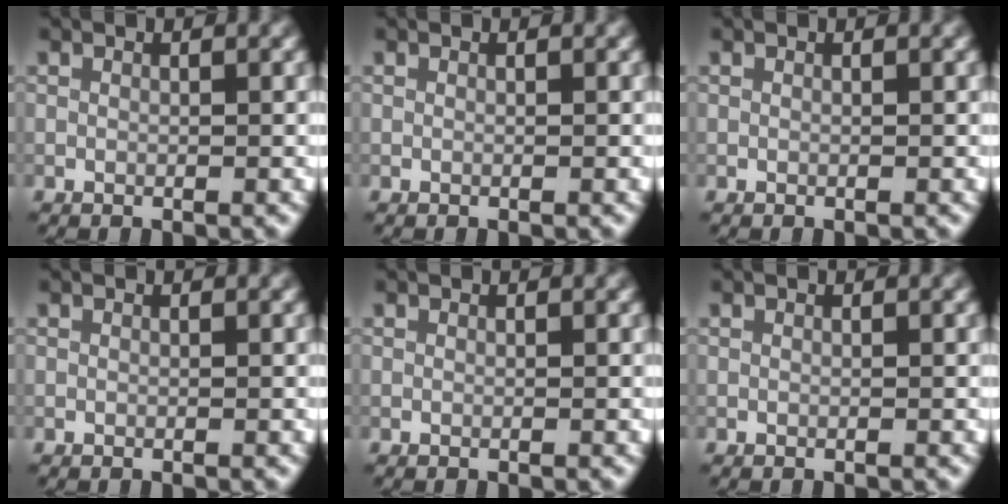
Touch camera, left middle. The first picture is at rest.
{"total": 0.0}
{"total": 0.0}
{"total": 0.0}
{"total": 0.0}
{"total": 0.0}